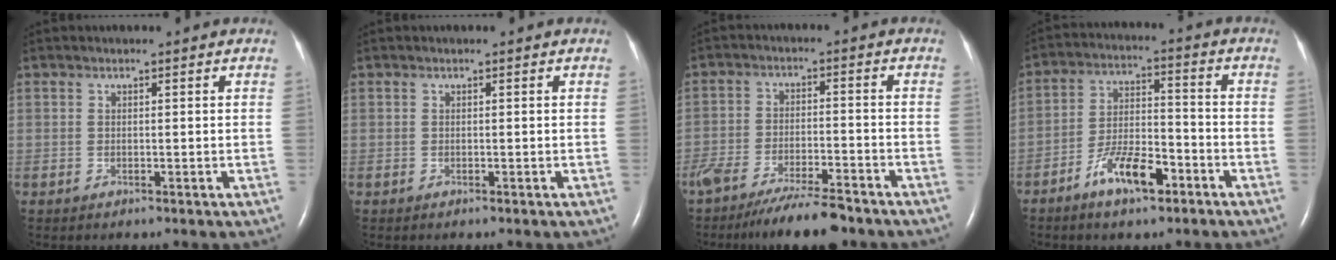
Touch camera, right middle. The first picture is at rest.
{"total": 0.0}
{"total": 11.3, "force": [-9.3, 1.9, 6.1], "torque": [-0.101, -0.020, -0.150]}
{"total": 8.8, "force": [-5.3, 2.9, 6.4], "torque": [-0.126, 0.003, -0.095]}